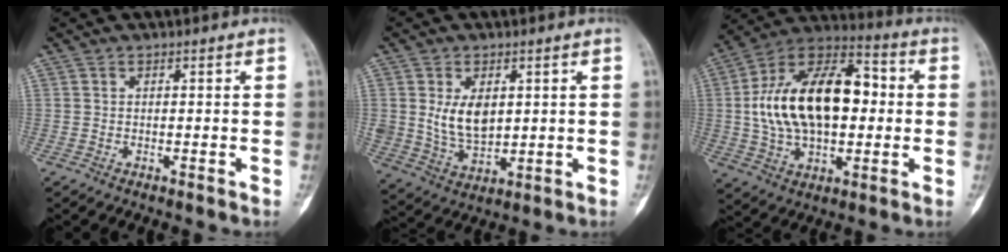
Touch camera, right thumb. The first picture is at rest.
{"total": 8.7, "force": [1.9, 5.7, 6.3], "torque": [-0.094, -0.018, 0.051]}
{"total": 24.1, "force": [1.5, 13.8, 19.7], "torque": [-0.323, 0.026, 0.024]}